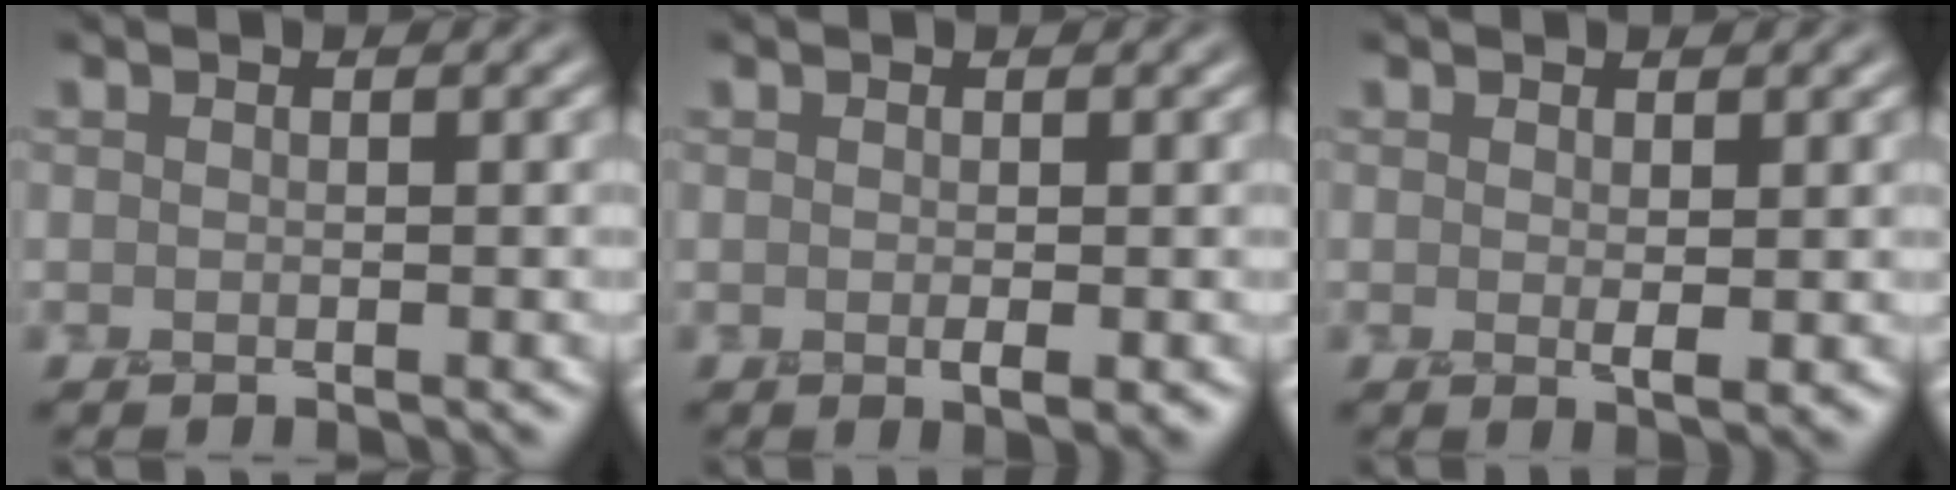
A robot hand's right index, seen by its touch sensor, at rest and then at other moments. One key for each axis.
{"total": 1.4, "fx": -0.3, "fy": 0.5, "fz": 1.3, "tx": -0.023, "ty": -0.009, "tz": -0.003}
{"total": 1.3, "fx": 0.3, "fy": 0.2, "fz": 1.2, "tx": -0.018, "ty": -0.004, "tz": 0.005}